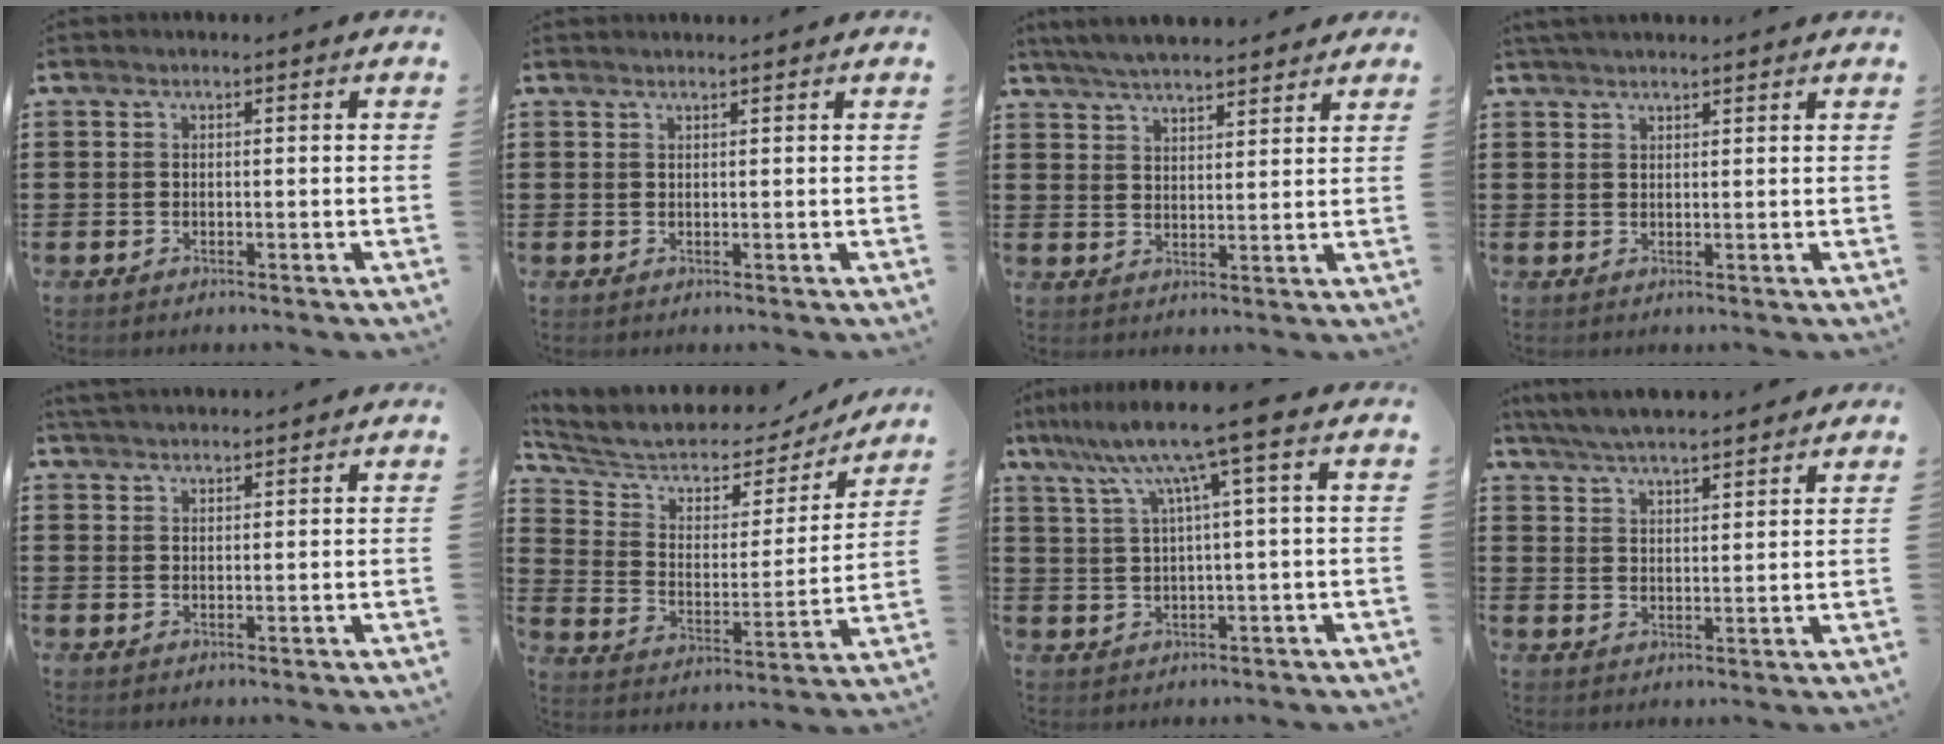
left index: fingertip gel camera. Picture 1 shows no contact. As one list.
[{"total": 0.9, "force": [0.8, -0.2, 0.3], "torque": [-0.006, -0.004, 0.017]}, {"total": 5.1, "force": [4.8, 0.4, 1.5], "torque": [-0.044, -0.014, 0.088]}, {"total": 1.7, "force": [1.7, 0.2, 0.4], "torque": [-0.012, 0.003, 0.032]}, {"total": 2.3, "force": [2.3, 0.0, 0.1], "torque": [-0.008, -0.001, 0.045]}, {"total": 6.1, "force": [5.0, 2.7, 2.3], "torque": [-0.076, -0.035, 0.081]}, {"total": 8.9, "force": [4.5, -0.5, 7.7], "torque": [-0.168, -0.013, 0.070]}, {"total": 5.4, "force": [5.2, 0.2, 1.5], "torque": [-0.047, -0.020, 0.094]}]